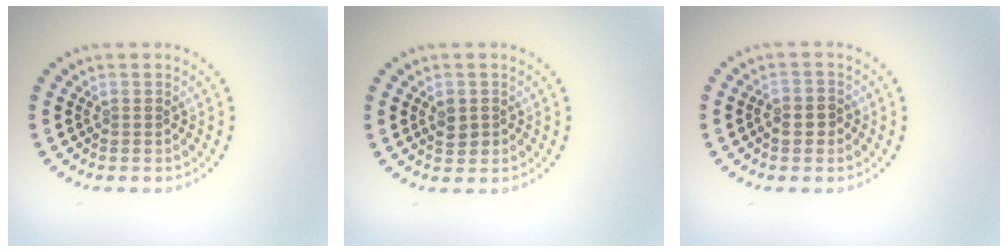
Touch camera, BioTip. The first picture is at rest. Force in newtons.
{"total": 1.7, "press": 1.7, "slide": 0.2}
{"total": 1.5, "press": 1.5, "slide": 0.4}